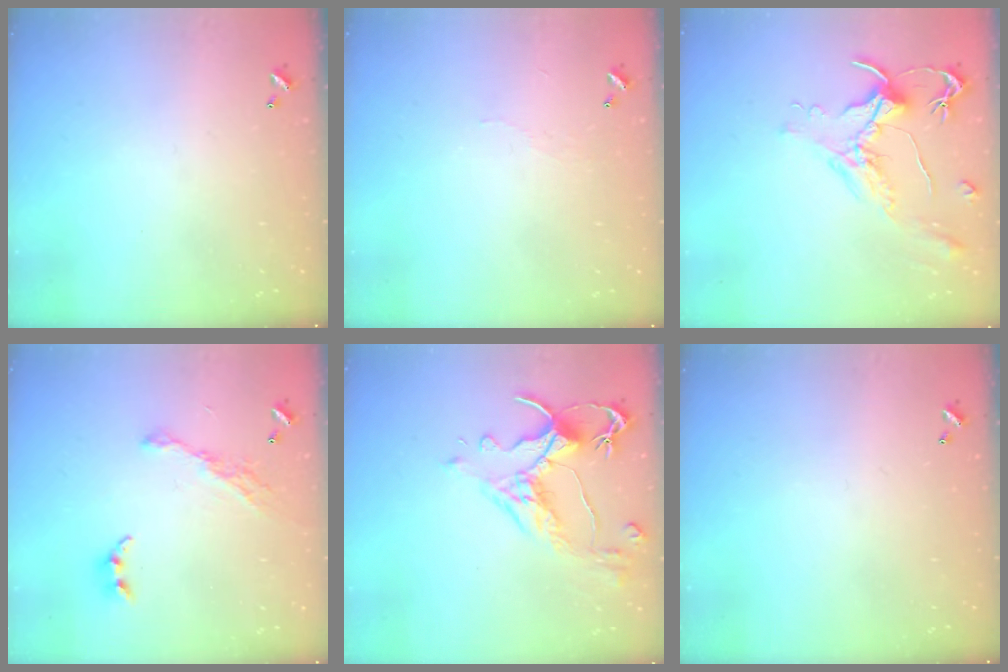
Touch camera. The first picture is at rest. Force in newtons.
{"total": 2.0, "press": 1.9, "slide": 0.4}
{"total": 1.6, "press": 1.4, "slide": 0.7}
{"total": 10.4, "press": 10.3, "slide": 1.2}
{"total": 3.5, "press": 3.2, "slide": 1.5}
{"total": 0.0}